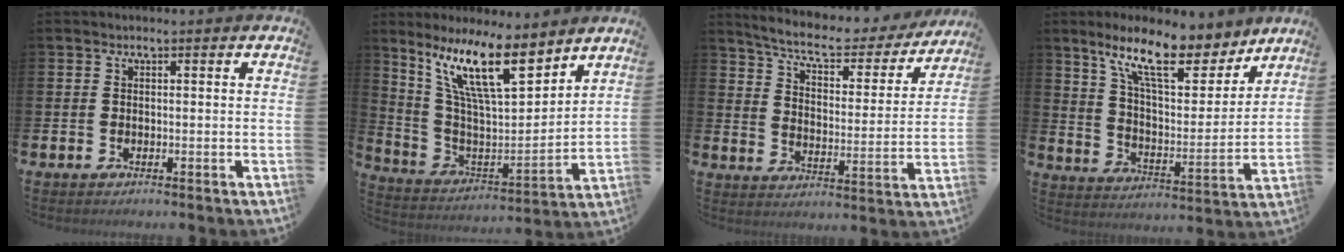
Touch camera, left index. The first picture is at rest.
{"total": 13.5, "force": [9.2, 3.5, 9.2], "torque": [-0.201, -0.041, 0.162]}
{"total": 7.3, "force": [6.6, 1.6, 2.8], "torque": [-0.083, -0.043, 0.108]}
{"total": 13.3, "force": [10.3, 4.3, 7.3], "torque": [-0.159, -0.050, 0.180]}